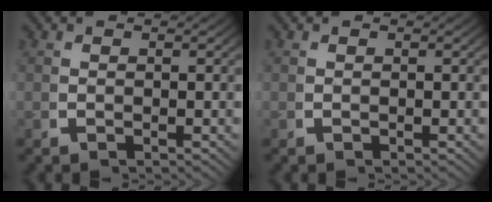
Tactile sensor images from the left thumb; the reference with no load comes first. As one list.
[{"total": 0.0}]